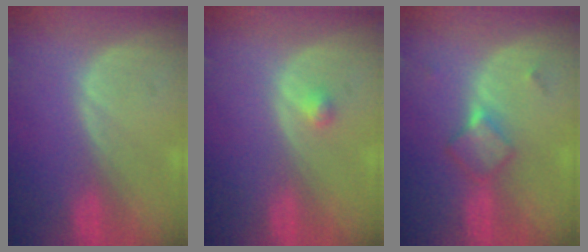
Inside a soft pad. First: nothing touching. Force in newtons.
{"total": 1.1, "press": 1.1, "slide": 0.1}
{"total": 4.8, "press": 4.2, "slide": 2.4}